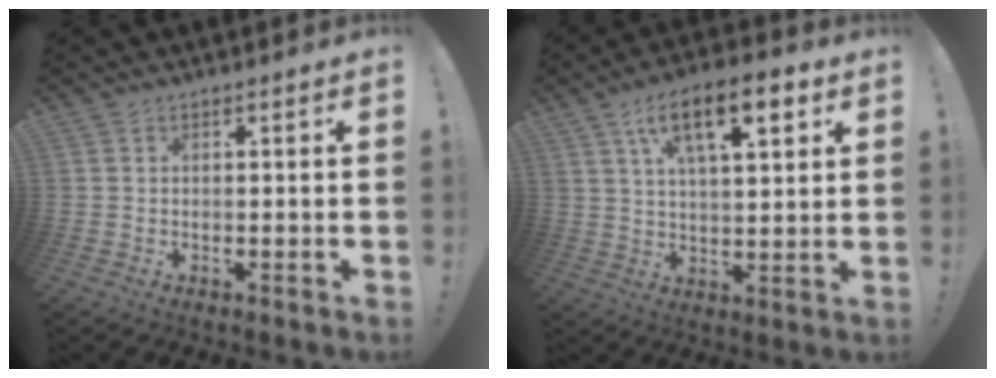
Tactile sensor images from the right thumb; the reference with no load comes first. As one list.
[{"total": 14.5, "force": [6.7, 5.5, 11.6], "torque": [-0.179, -0.015, 0.107]}]